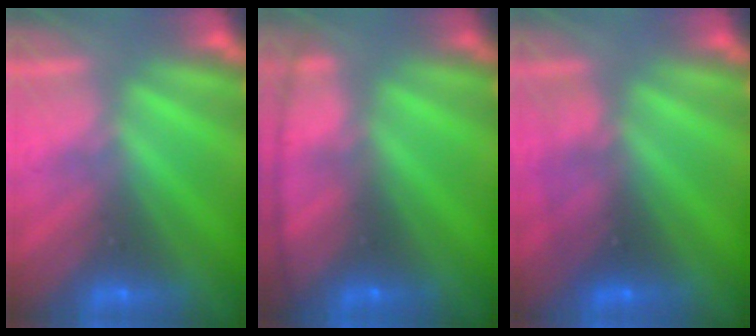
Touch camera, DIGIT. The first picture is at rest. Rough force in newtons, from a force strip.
{"total": 10.5}
{"total": 2.7}